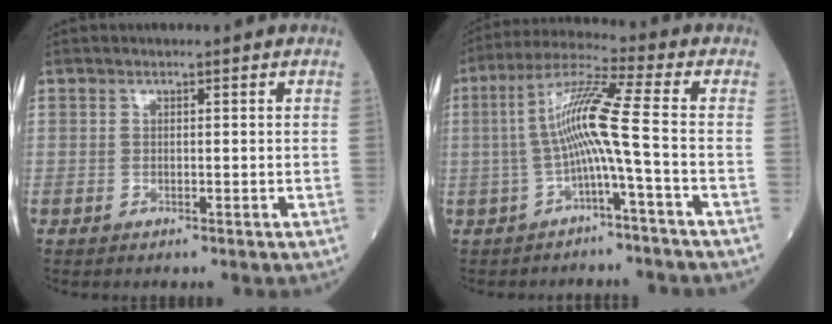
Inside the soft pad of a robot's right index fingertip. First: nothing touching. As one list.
[{"total": 8.9, "force": [-1.5, -1.4, 8.6], "torque": [-0.170, 0.026, -0.028]}]